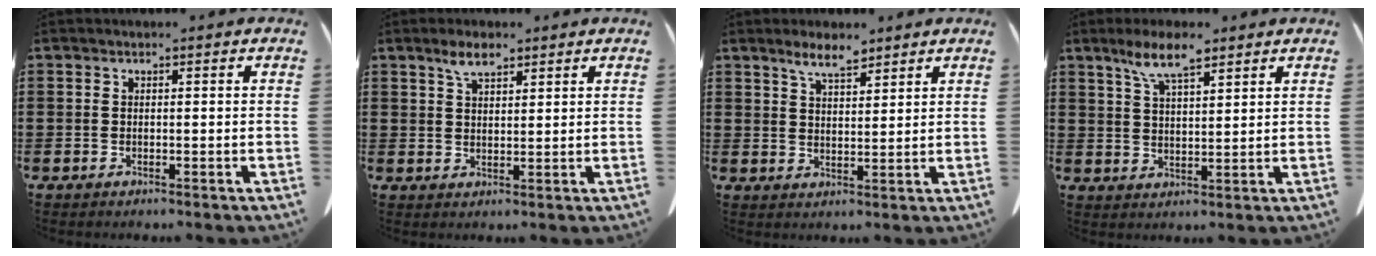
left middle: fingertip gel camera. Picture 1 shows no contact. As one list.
[{"total": 3.7, "force": [2.5, 1.3, 2.4], "torque": [-0.052, 0.003, 0.044]}, {"total": 4.5, "force": [3.6, 1.1, 2.4], "torque": [-0.047, -0.006, 0.064]}, {"total": 7.1, "force": [4.7, 1.7, 5.0], "torque": [-0.107, -0.004, 0.083]}]